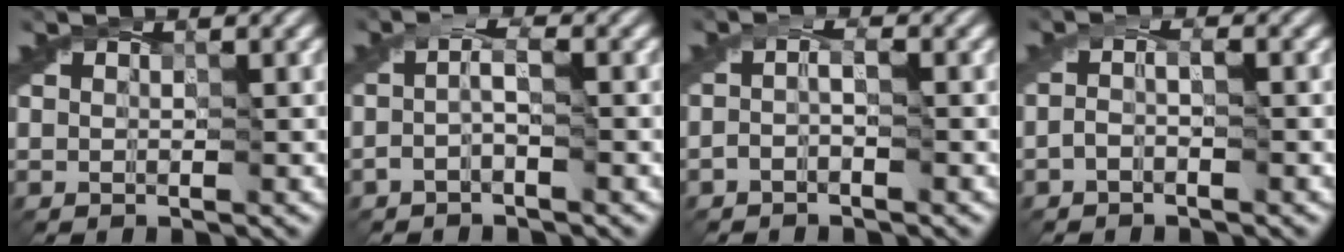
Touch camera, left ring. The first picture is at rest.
{"total": 1.3, "force": [-0.5, 0.1, 1.2], "torque": [-0.027, 0.008, -0.017]}
{"total": 0.9, "force": [-0.5, 0.1, 0.8], "torque": [-0.020, 0.003, -0.017]}
{"total": 1.0, "force": [-0.6, 0.2, 0.8], "torque": [-0.020, 0.003, -0.018]}